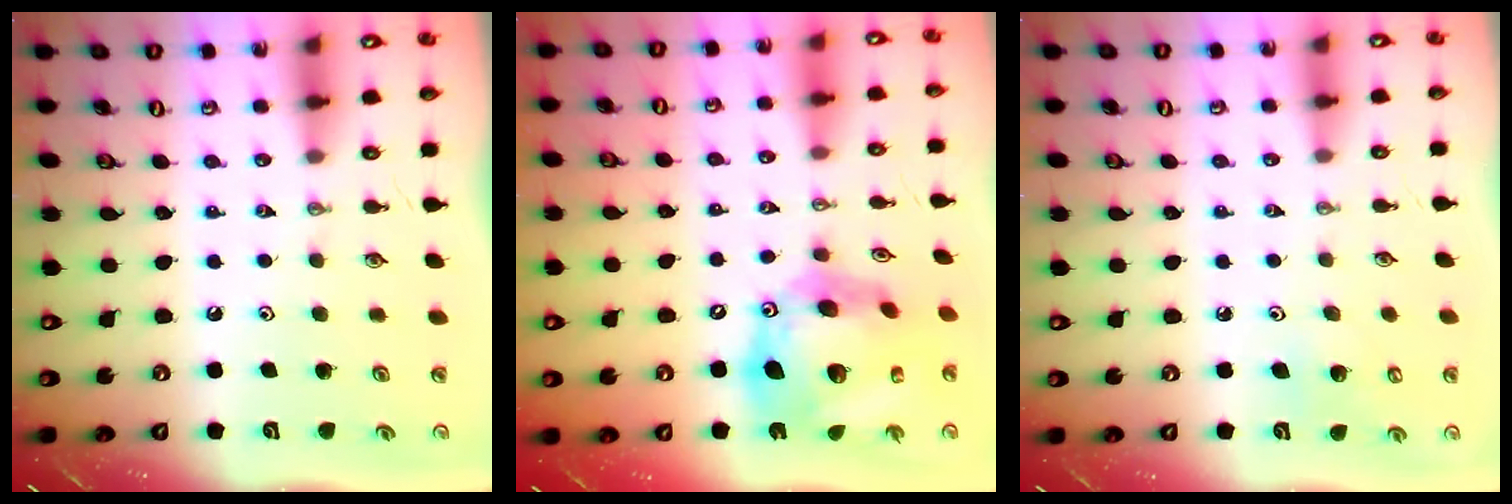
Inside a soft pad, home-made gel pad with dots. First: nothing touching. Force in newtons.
{"total": 22.0, "press": 21.8, "slide": 2.4}
{"total": 6.0, "press": 6.0, "slide": 0.5}